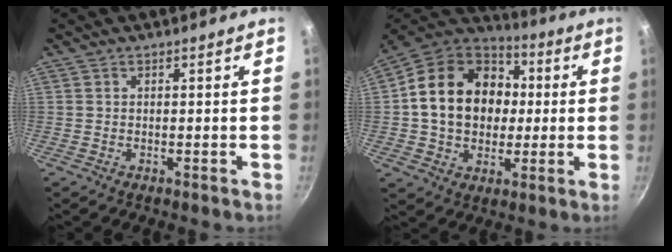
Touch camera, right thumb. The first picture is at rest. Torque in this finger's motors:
{"motor_torque": [0.10, 0.80, 0.34, 0.06, 0.15]}